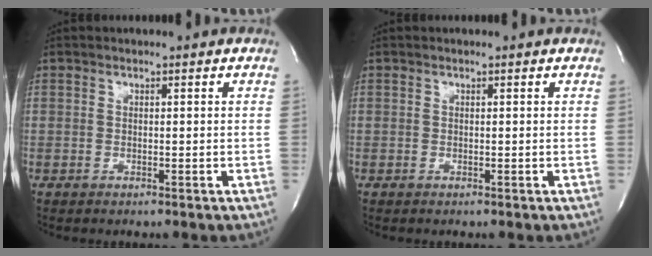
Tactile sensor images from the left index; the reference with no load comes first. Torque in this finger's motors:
{"motor_torque": [-0.01, 0.11, -0.02, -0.01]}